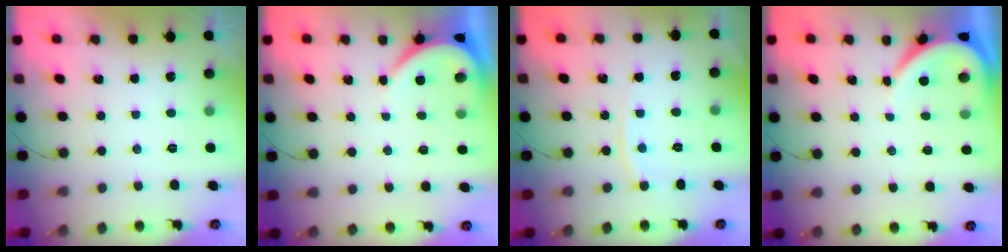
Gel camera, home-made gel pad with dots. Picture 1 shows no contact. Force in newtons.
{"total": 3.9, "press": 3.9, "slide": 0.5}
{"total": 3.8, "press": 3.8, "slide": 0.1}
{"total": 4.7, "press": 4.6, "slide": 0.6}